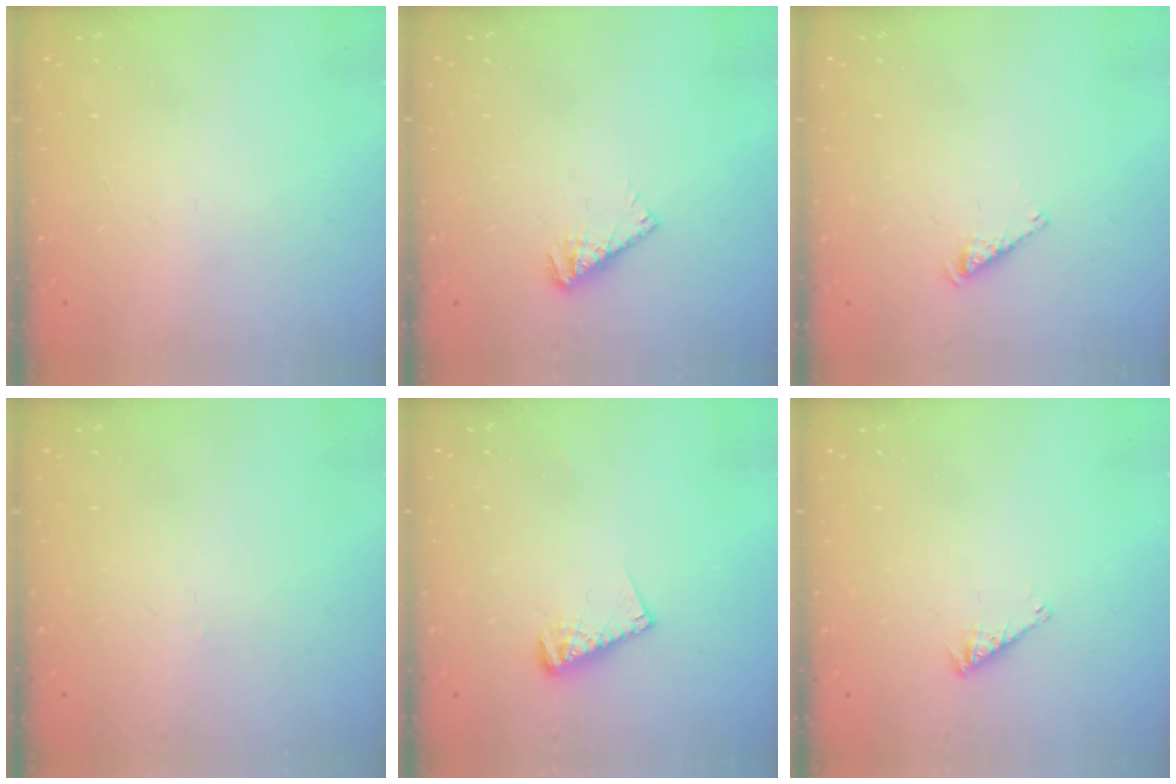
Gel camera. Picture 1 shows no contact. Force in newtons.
{"total": 5.3, "press": 5.3, "slide": 0.4}
{"total": 3.1, "press": 3.1, "slide": 0.4}
{"total": 0.0}
{"total": 6.7, "press": 6.7, "slide": 1.0}
{"total": 2.9, "press": 2.8, "slide": 0.5}